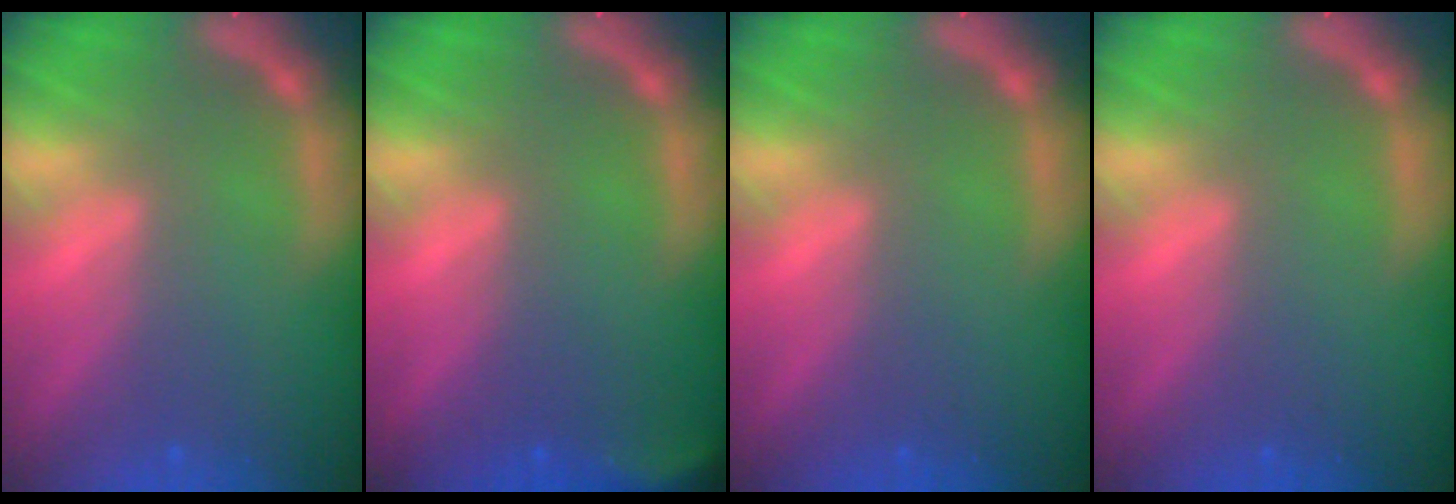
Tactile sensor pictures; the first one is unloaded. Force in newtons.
{"total": 2.9}
{"total": 0.0}
{"total": 0.0}